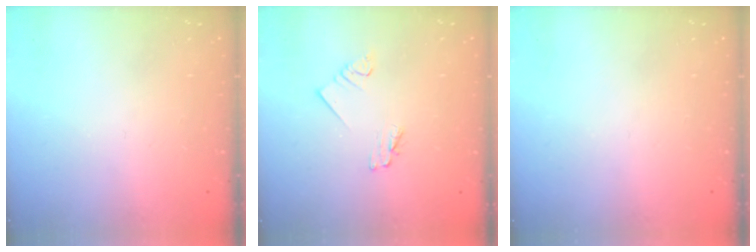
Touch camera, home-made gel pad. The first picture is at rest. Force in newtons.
{"total": 1.6, "press": 1.5, "slide": 0.2}
{"total": 0.0}